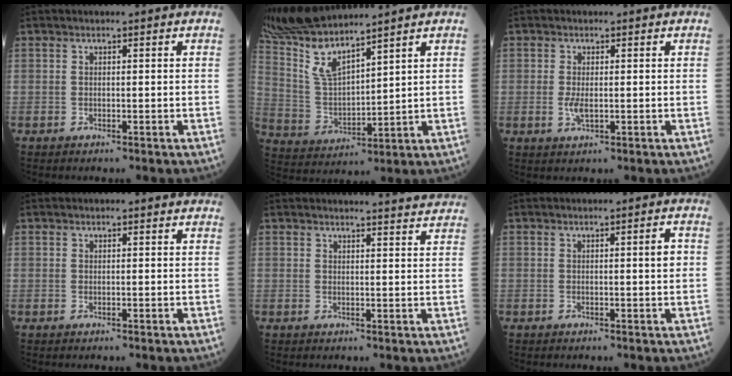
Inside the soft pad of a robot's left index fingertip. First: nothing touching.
{"total": 10.2, "force": [9.2, 0.3, 4.3], "torque": [-0.111, 0.005, 0.198]}
{"total": 2.0, "force": [-0.2, 0.9, 1.8], "torque": [-0.040, -0.003, -0.001]}
{"total": 0.5, "force": [0.5, 0.1, 0.0], "torque": [-0.005, -0.006, -0.005]}
{"total": 6.8, "force": [6.7, -0.5, 1.0], "torque": [-0.012, -0.005, 0.060]}
{"total": 1.7, "force": [0.2, 0.1, 1.7], "torque": [-0.023, 0.002, 0.002]}